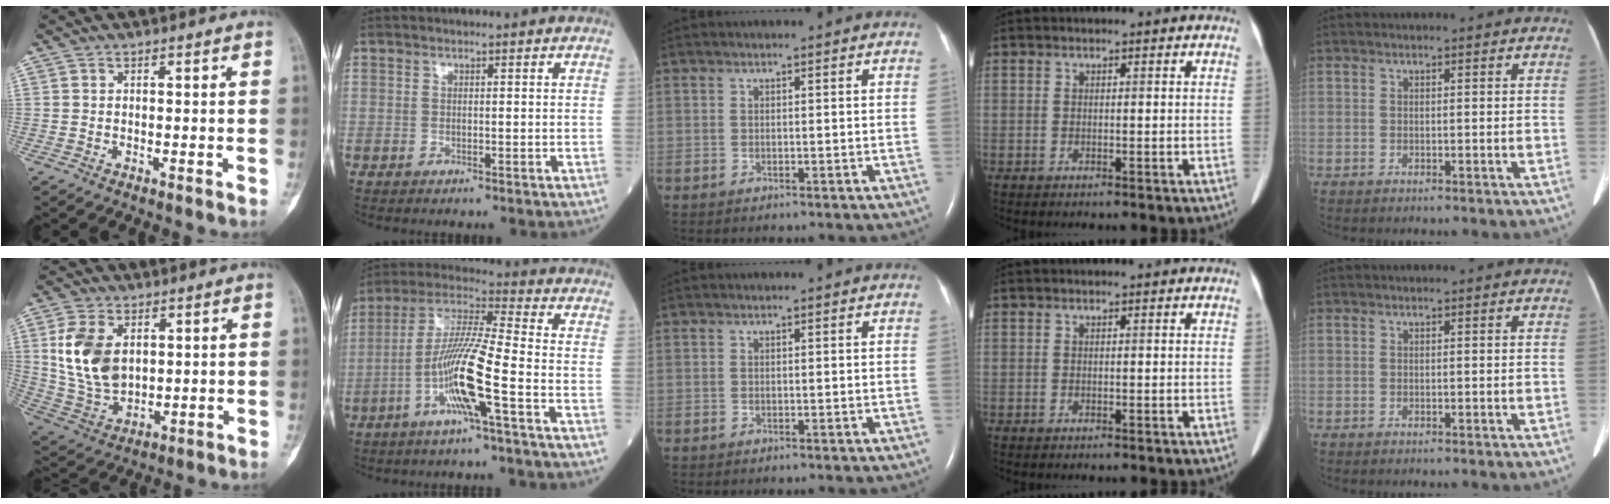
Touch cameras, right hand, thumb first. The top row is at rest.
{"thumb": {"total": 12.6, "force": [2.5, 8.2, 9.2], "torque": [-0.172, -0.009, 0.058]}, "index": {"total": 12.0, "force": [-4.3, -0.4, 11.1], "torque": [-0.225, 0.003, -0.088]}}